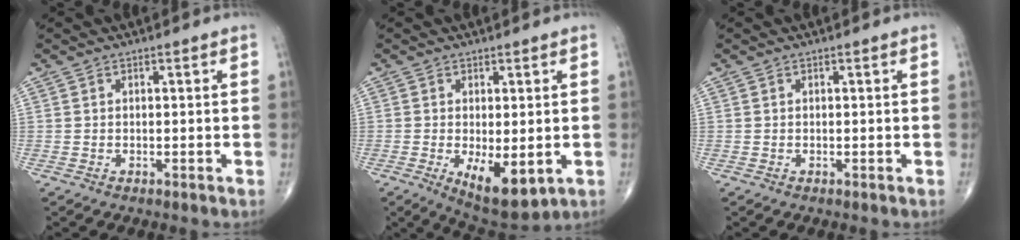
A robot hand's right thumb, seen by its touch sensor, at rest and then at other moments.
{"total": 9.3, "force": [-2.3, 4.1, 8.0], "torque": [-0.116, -0.021, -0.023]}
{"total": 0.0}